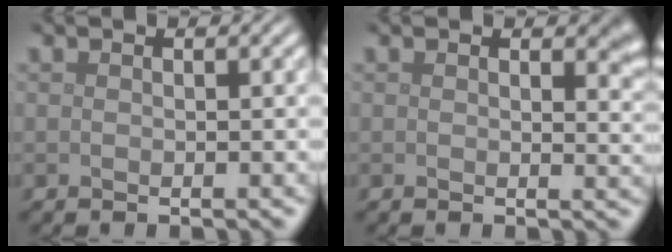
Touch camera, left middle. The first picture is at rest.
{"total": 1.7, "force": [1.0, 0.6, 1.2], "torque": [-0.011, -0.008, 0.017]}